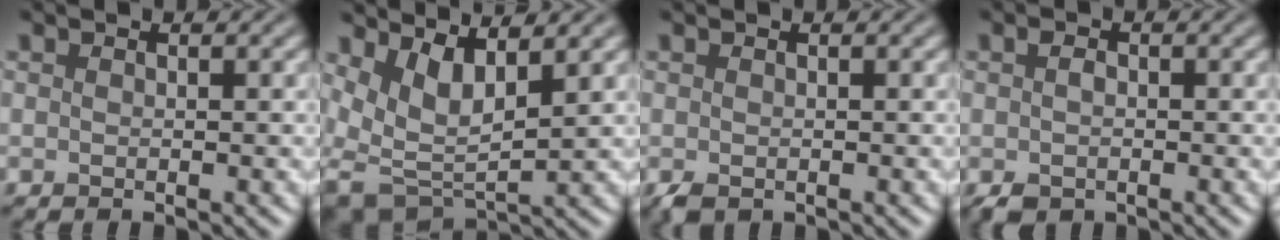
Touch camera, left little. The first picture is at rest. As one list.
[{"total": 5.5, "force": [2.2, 2.8, 4.2], "torque": [-0.089, -0.013, 0.044]}, {"total": 1.0, "force": [-0.7, 0.6, 0.5], "torque": [-0.012, -0.007, -0.014]}, {"total": 1.9, "force": [-0.6, 1.5, 1.1], "torque": [-0.022, -0.004, -0.015]}]